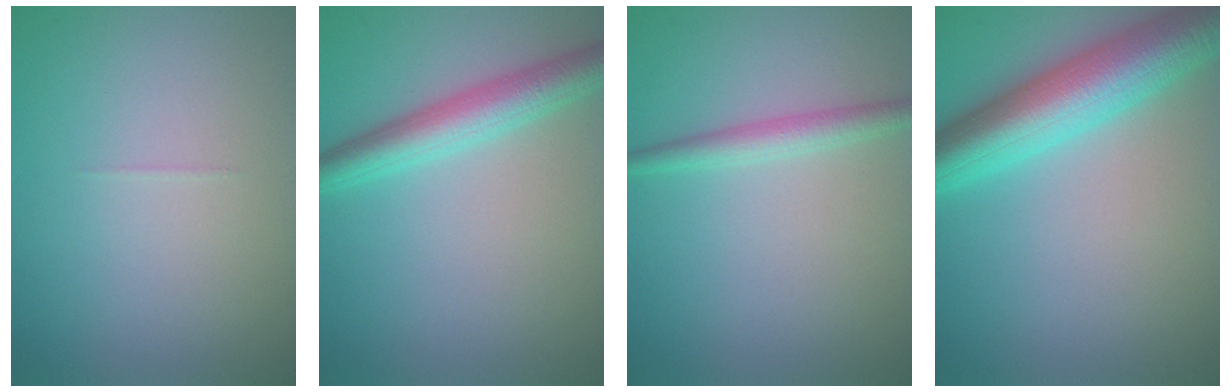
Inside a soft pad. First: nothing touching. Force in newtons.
{"total": 4.2, "press": 4.2, "slide": 0.1}
{"total": 2.0, "press": 2.0, "slide": 0.1}
{"total": 8.5, "press": 8.5, "slide": 0.2}